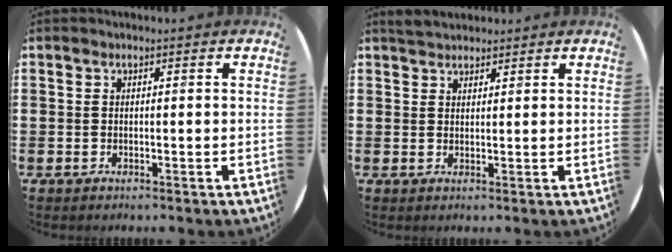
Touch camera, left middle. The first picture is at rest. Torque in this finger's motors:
{"motor_torque": [0.36, -0.33, 0.02, 0.03]}